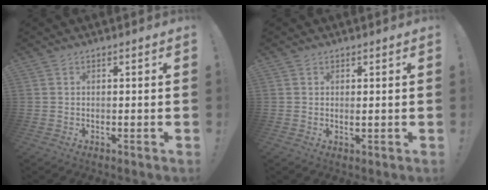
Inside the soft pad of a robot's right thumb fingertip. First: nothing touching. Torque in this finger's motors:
{"motor_torque": [0.09, 0.05, -0.03, 0.17, -0.03]}